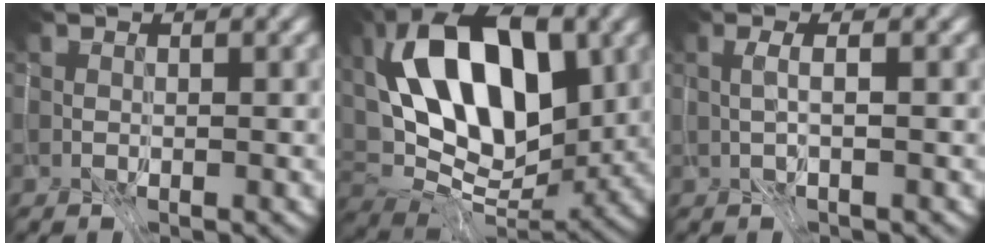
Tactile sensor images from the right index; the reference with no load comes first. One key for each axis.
{"total": 8.1, "fx": -0.1, "fy": 1.9, "fz": 7.8, "tx": -0.093, "ty": 0.000, "tz": 0.000}
{"total": 2.6, "fx": -1.9, "fy": -1.7, "fz": -0.1, "tx": 0.024, "ty": -0.006, "tz": -0.020}